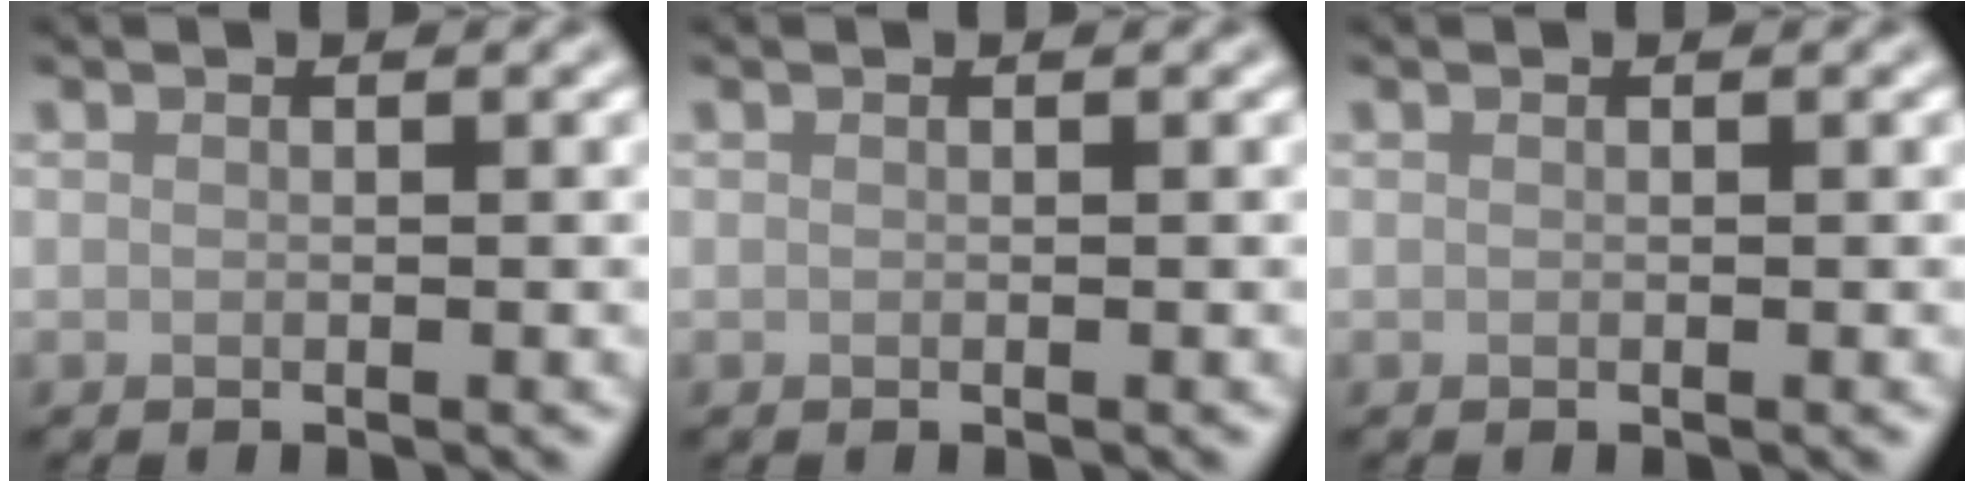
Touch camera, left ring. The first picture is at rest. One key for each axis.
{"total": 0.0}
{"total": 0.0}